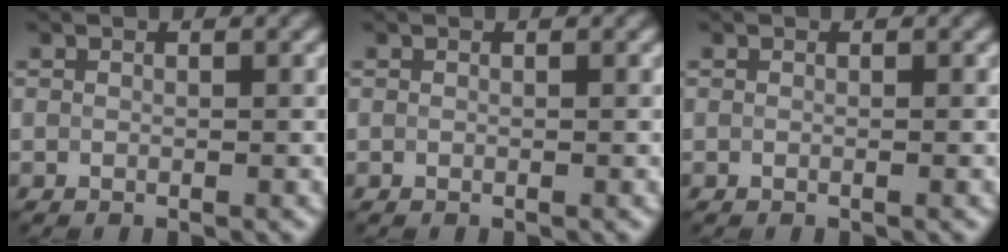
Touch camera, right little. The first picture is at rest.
{"total": 0.0}
{"total": 0.6, "force": [-0.1, 0.3, 0.5], "torque": [0.001, 0.001, -0.012]}